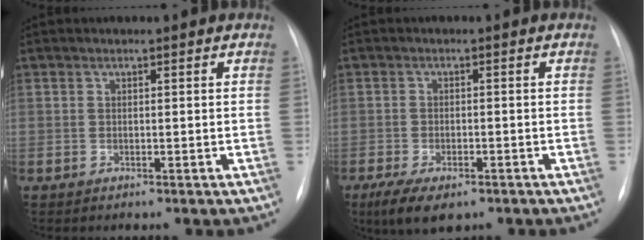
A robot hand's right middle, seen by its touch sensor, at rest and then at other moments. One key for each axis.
{"total": 7.0, "fx": -4.6, "fy": 2.9, "fz": 4.4, "tx": -0.079, "ty": -0.012, "tz": -0.070}